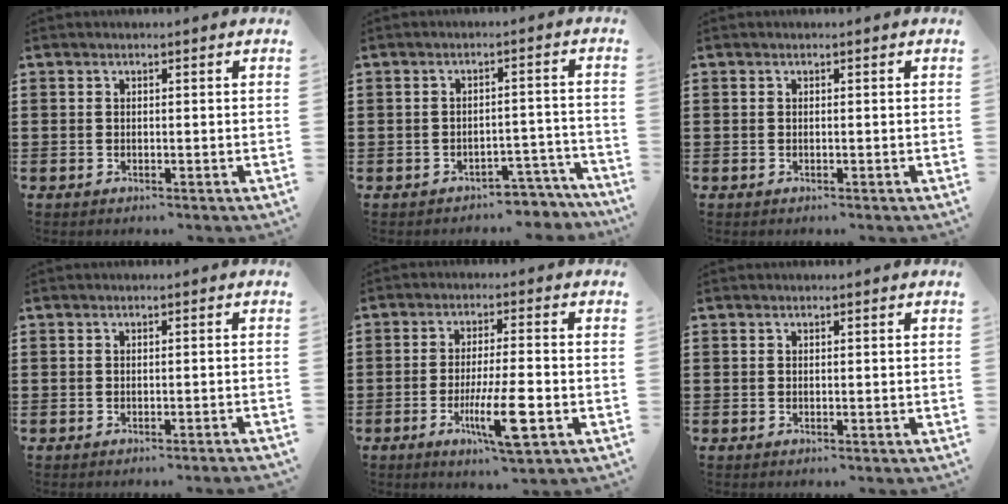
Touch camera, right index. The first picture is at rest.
{"total": 3.3, "force": [-3.2, 0.8, 0.5], "torque": [-0.011, 0.007, -0.067]}
{"total": 0.0}
{"total": 0.8, "force": [-0.7, -0.2, 0.4], "torque": [-0.008, -0.002, -0.014]}
{"total": 9.6, "force": [-3.4, 1.5, 8.9], "torque": [-0.174, -0.016, -0.061]}
{"total": 0.0}